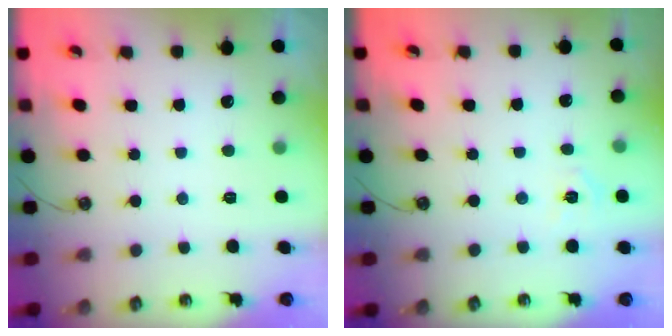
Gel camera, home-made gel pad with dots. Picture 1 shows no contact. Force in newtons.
{"total": 2.9, "press": 2.9, "slide": 0.4}